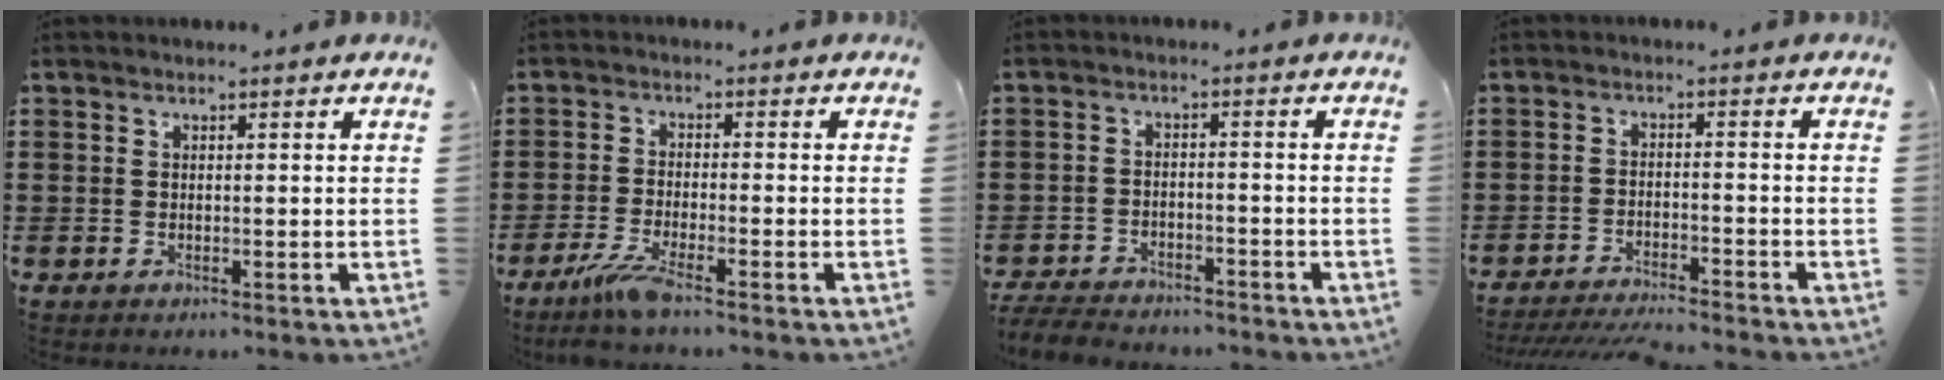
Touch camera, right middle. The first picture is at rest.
{"total": 4.9, "force": [-3.6, 0.2, 3.4], "torque": [-0.080, -0.018, -0.071]}
{"total": 4.6, "force": [-4.4, 0.8, 0.7], "torque": [-0.024, 0.002, -0.094]}
{"total": 4.1, "force": [-3.9, 0.1, 1.1], "torque": [-0.025, -0.006, -0.081]}